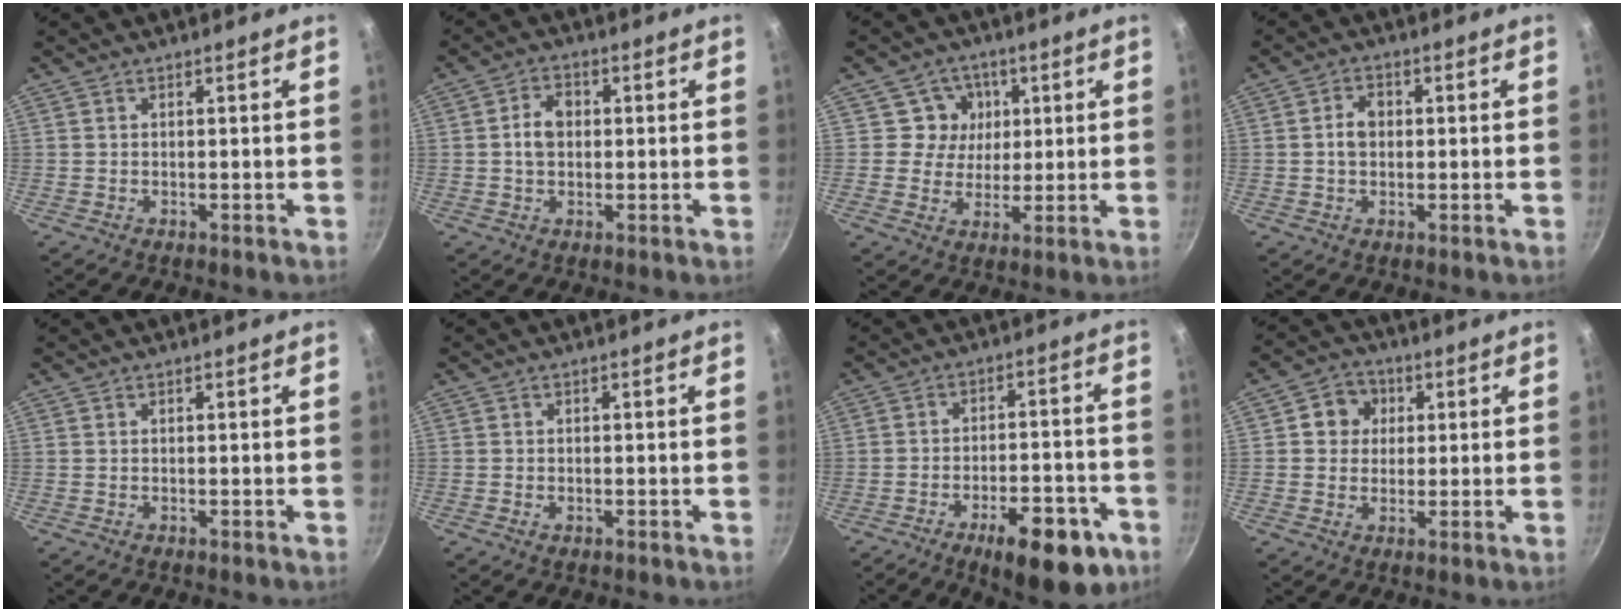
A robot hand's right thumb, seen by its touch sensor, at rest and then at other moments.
{"total": 5.2, "force": [0.3, 3.8, 3.6], "torque": [-0.047, 0.012, 0.000]}
{"total": 5.4, "force": [1.7, 5.1, 0.9], "torque": [0.027, -0.009, 0.023]}
{"total": 3.9, "force": [0.2, 2.9, 2.7], "torque": [-0.034, 0.011, -0.001]}
{"total": 0.0}
{"total": 0.8, "force": [-0.3, 0.6, 0.5], "torque": [-0.008, 0.000, -0.006]}
{"total": 14.5, "force": [-7.4, 5.9, 11.0], "torque": [-0.124, 0.039, -0.096]}
{"total": 6.4, "force": [1.6, 5.8, 2.3], "torque": [0.001, 0.005, 0.014]}